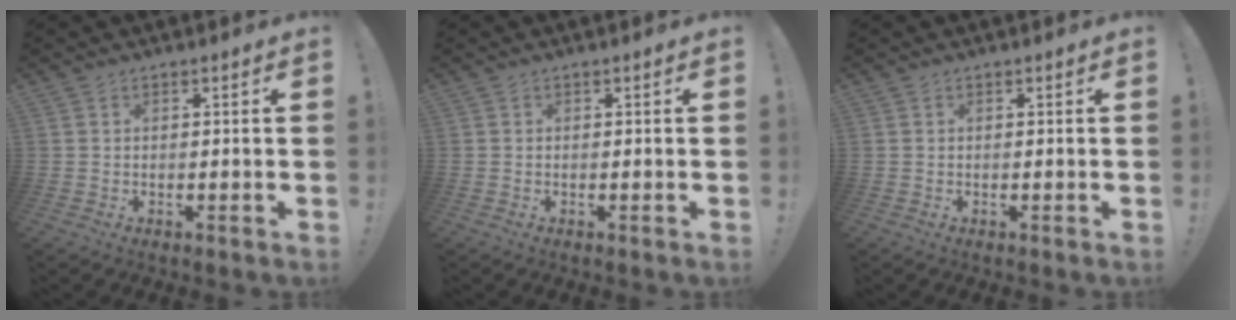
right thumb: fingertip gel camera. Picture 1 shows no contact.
{"total": 0.0}
{"total": 0.0}